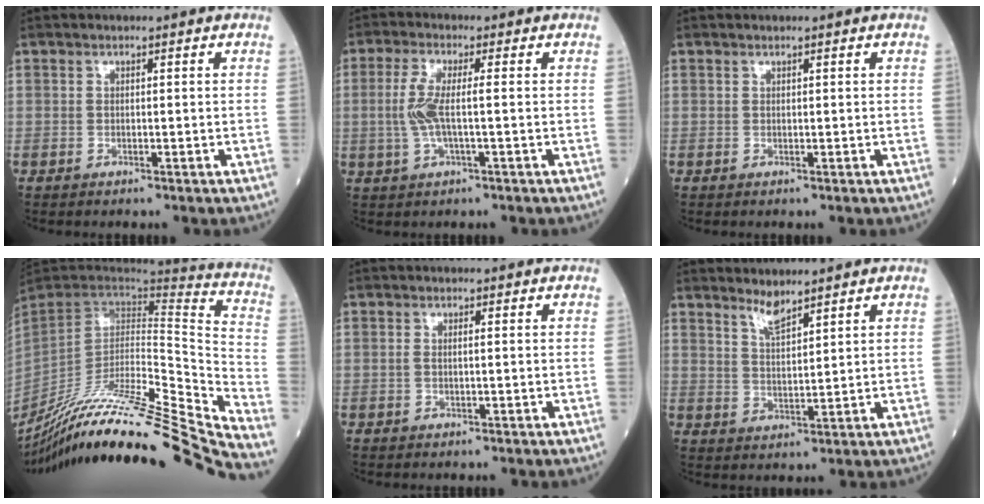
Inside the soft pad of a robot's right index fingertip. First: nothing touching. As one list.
[{"total": 5.2, "force": [-0.2, 0.8, 5.2], "torque": [-0.123, 0.003, -0.008]}, {"total": 0.0}, {"total": 35.7, "force": [-31.0, -0.8, 17.7], "torque": [-0.223, -0.074, -0.475]}, {"total": 0.9, "force": [0.0, 0.1, 0.9], "torque": [-0.023, 0.000, 0.000]}, {"total": 3.4, "force": [3.1, 0.1, 1.5], "torque": [-0.031, -0.010, 0.061]}]